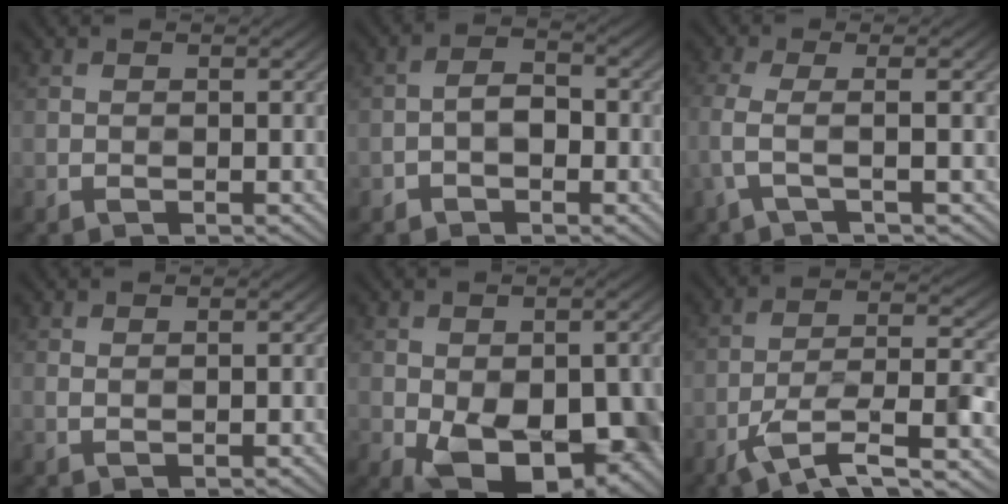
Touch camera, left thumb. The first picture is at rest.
{"total": 1.9, "force": [-0.8, 0.9, 1.4], "torque": [-0.028, 0.004, -0.017]}
{"total": 3.9, "force": [0.1, 0.7, 3.9], "torque": [-0.072, 0.007, -0.018]}
{"total": 1.3, "force": [1.2, -0.2, 0.3], "torque": [-0.003, 0.007, 0.019]}
{"total": 11.9, "force": [-2.7, 7.1, 9.1], "torque": [-0.135, -0.042, -0.022]}
{"total": 10.3, "force": [-6.0, 3.6, 7.6], "torque": [-0.137, -0.006, -0.098]}